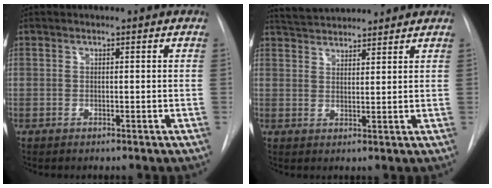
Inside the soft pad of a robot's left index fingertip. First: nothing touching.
{"total": 7.0, "force": [6.7, 1.1, 1.7], "torque": [-0.035, 0.027, 0.108]}